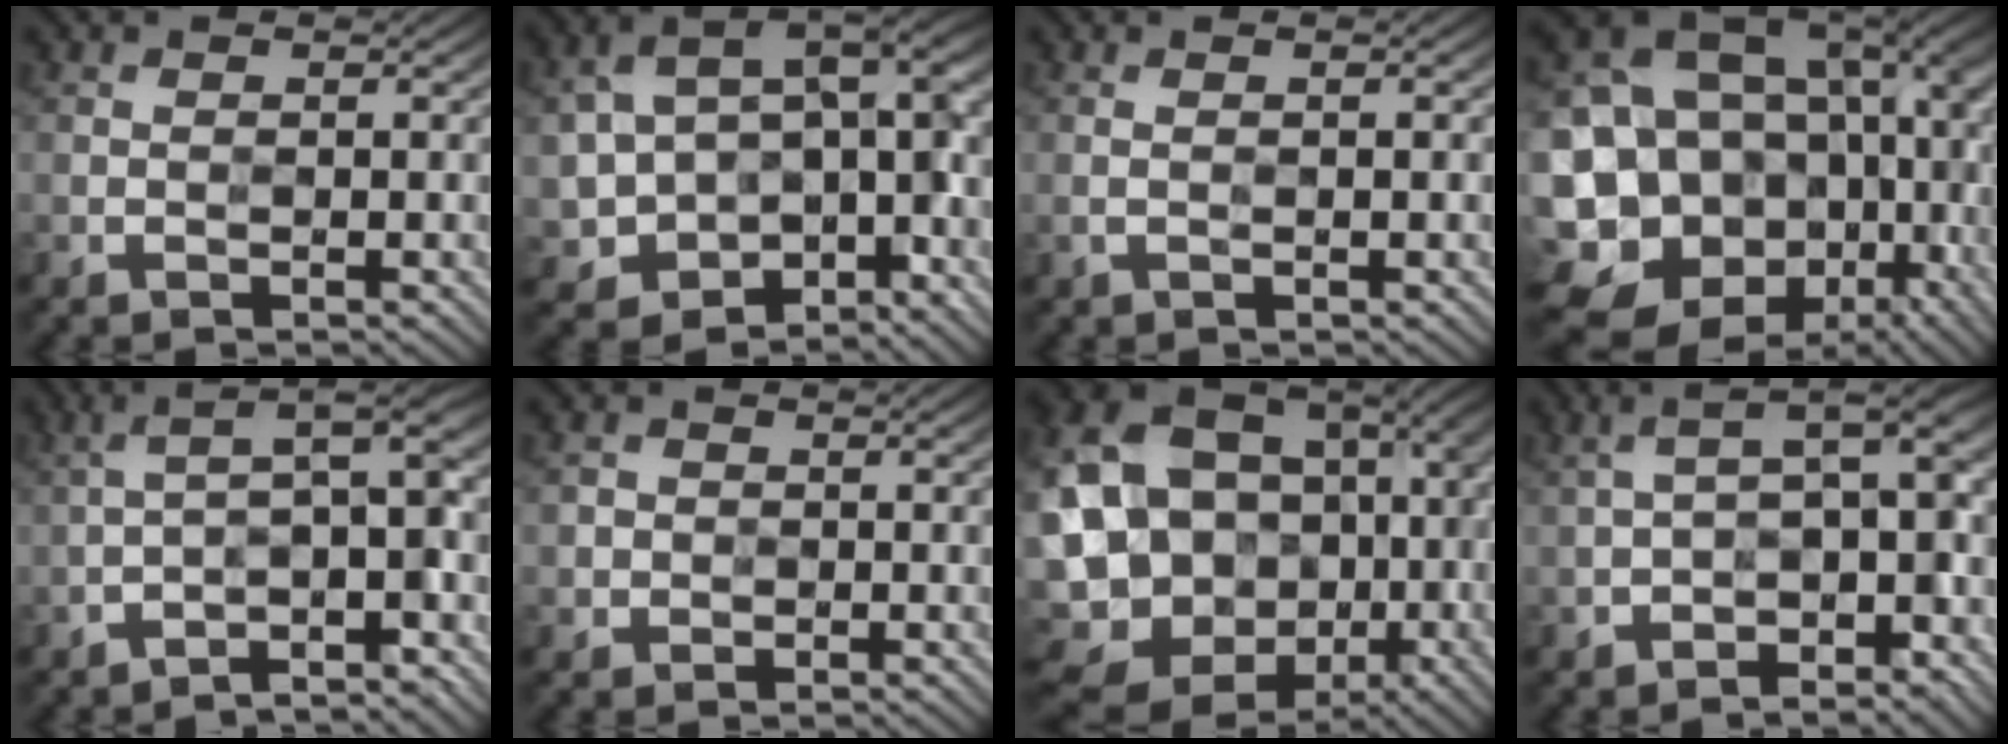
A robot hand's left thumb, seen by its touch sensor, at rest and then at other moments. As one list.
[{"total": 14.8, "force": [-1.0, 11.3, 9.6], "torque": [-0.182, -0.048, 0.036]}, {"total": 1.8, "force": [0.1, 0.3, 1.8], "torque": [-0.031, 0.004, -0.002]}, {"total": 20.6, "force": [-1.1, 15.8, 13.1], "torque": [-0.317, -0.049, 0.055]}, {"total": 8.7, "force": [-3.0, 2.5, 7.8], "torque": [-0.116, 0.015, -0.047]}, {"total": 1.8, "force": [-0.2, 1.8, 0.3], "torque": [-0.001, -0.003, -0.002]}, {"total": 22.5, "force": [-3.6, 18.4, 12.4], "torque": [-0.270, -0.037, -0.047]}, {"total": 8.8, "force": [-2.8, 3.8, 7.4], "torque": [-0.115, 0.004, -0.045]}]